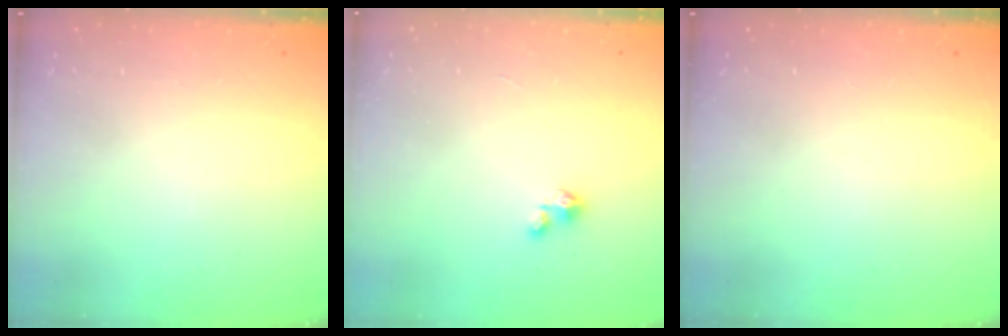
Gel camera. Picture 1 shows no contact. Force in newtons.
{"total": 2.7, "press": 2.7, "slide": 0.2}
{"total": 0.0}